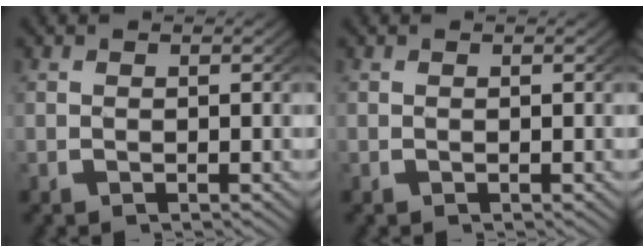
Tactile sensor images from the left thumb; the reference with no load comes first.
{"total": 0.0}